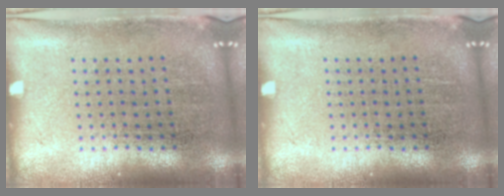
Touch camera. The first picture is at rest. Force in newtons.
{"total": 0.0}